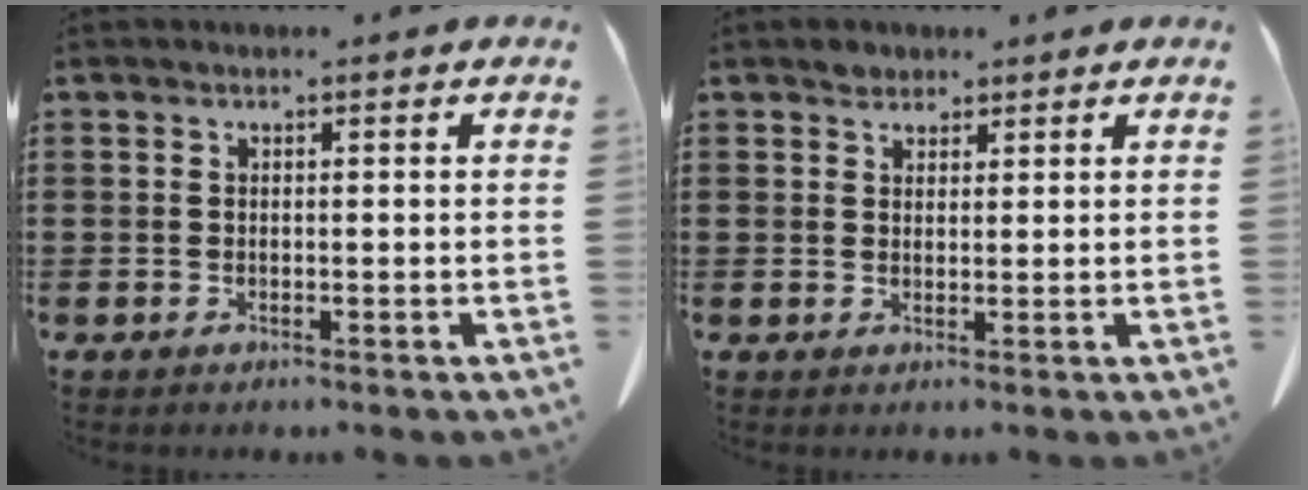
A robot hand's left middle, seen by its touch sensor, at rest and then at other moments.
{"total": 1.9, "force": [1.6, 0.9, 0.1], "torque": [0.002, -0.003, 0.032]}